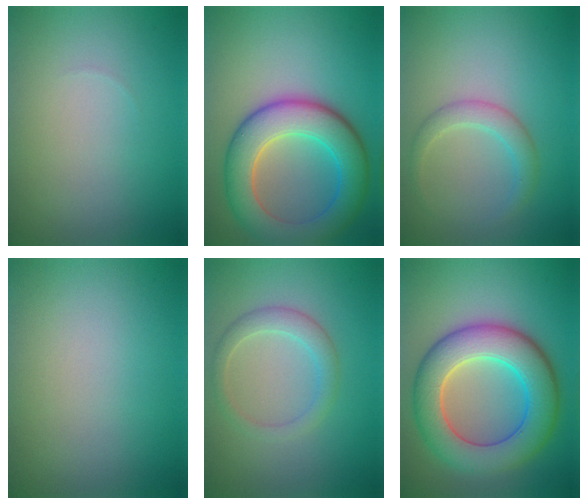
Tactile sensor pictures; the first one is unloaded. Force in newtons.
{"total": 8.7, "press": 8.7, "slide": 0.2}
{"total": 2.3, "press": 2.2, "slide": 0.3}
{"total": 0.0}
{"total": 2.4, "press": 2.4, "slide": 0.0}
{"total": 9.3, "press": 9.3, "slide": 0.5}